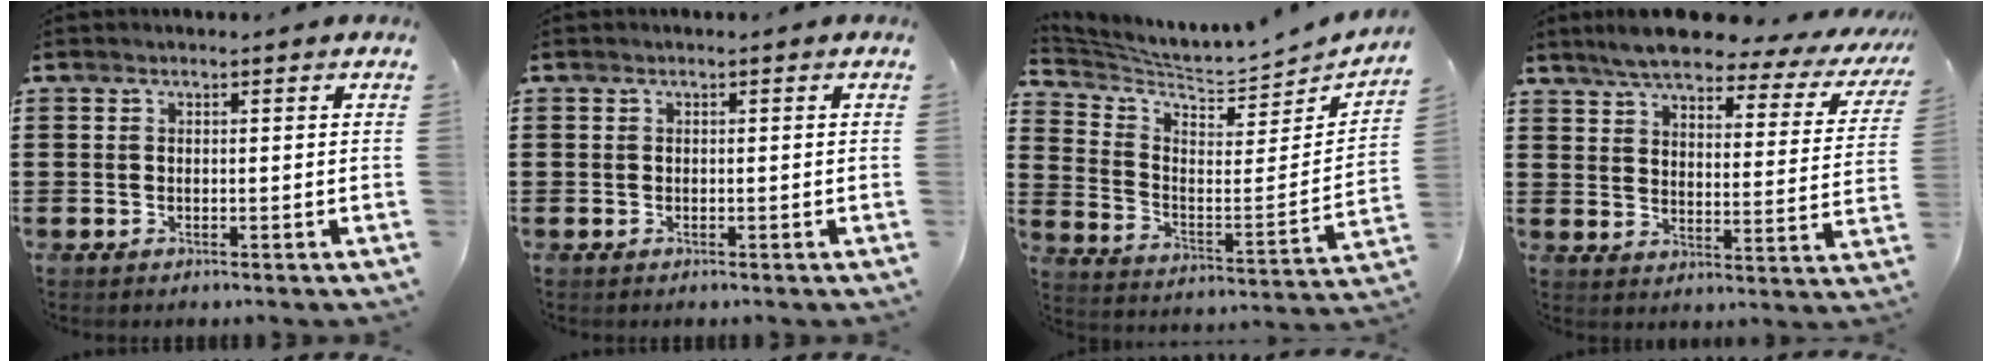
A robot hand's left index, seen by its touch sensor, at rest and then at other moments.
{"total": 0.0}
{"total": 4.2, "force": [3.9, 0.2, 1.5], "torque": [-0.054, -0.047, 0.059]}
{"total": 7.2, "force": [6.2, 1.0, 3.6], "torque": [-0.089, -0.032, 0.105]}